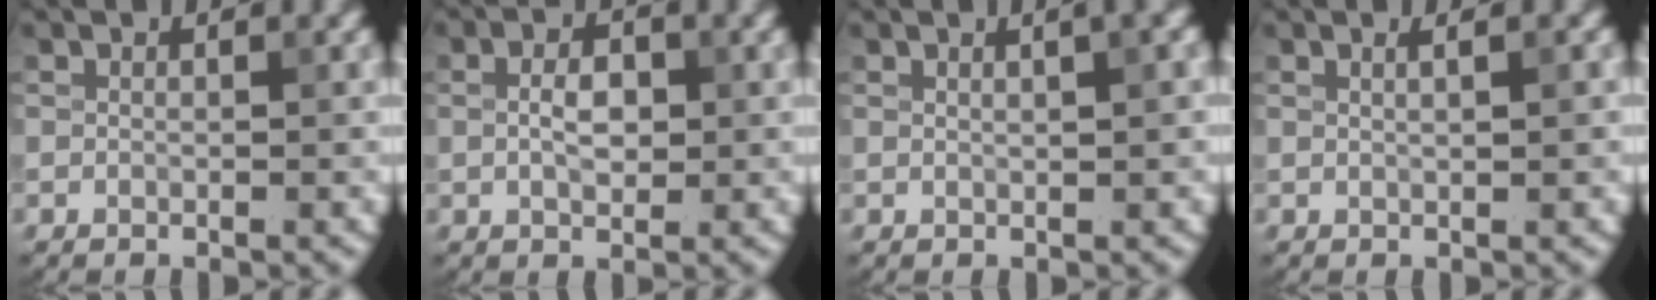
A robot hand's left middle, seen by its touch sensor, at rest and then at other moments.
{"total": 2.6, "force": [0.1, 1.5, 2.2], "torque": [-0.043, 0.003, 0.001]}
{"total": 2.1, "force": [0.8, 0.4, 1.9], "torque": [-0.021, 0.006, 0.007]}
{"total": 1.7, "force": [0.7, 0.6, 1.5], "torque": [-0.008, 0.000, -0.002]}